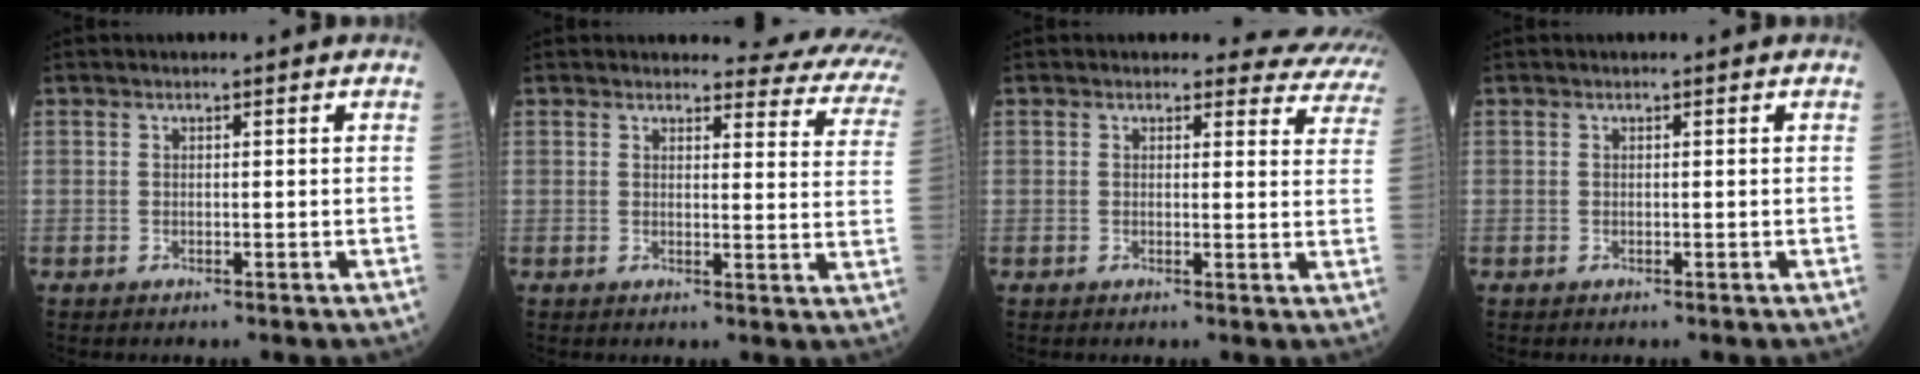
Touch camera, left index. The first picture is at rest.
{"total": 11.6, "force": [11.0, 2.8, 2.7], "torque": [0.009, -0.060, 0.081]}
{"total": 8.3, "force": [7.8, 2.7, -0.3], "torque": [0.054, -0.029, 0.038]}
{"total": 0.0}